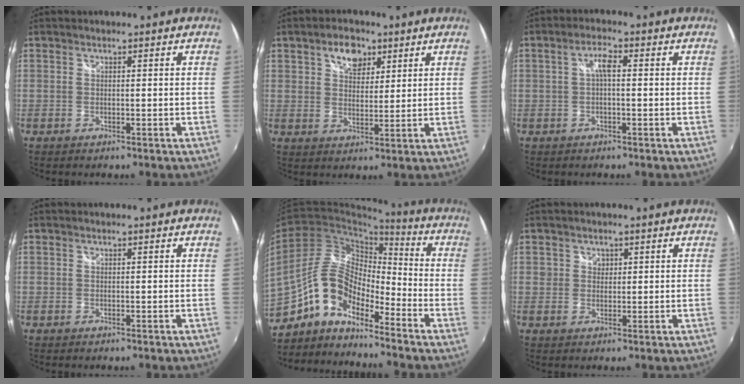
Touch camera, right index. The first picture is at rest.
{"total": 6.5, "force": [3.6, 3.9, 3.6], "torque": [-0.052, 0.012, 0.061]}
{"total": 3.0, "force": [0.2, 0.9, 2.9], "torque": [-0.056, 0.009, 0.004]}
{"total": 0.0}
{"total": 10.6, "force": [-7.6, 4.6, 5.8], "torque": [-0.115, 0.027, -0.157]}
{"total": 2.0, "force": [0.7, 1.9, 0.3], "torque": [-0.001, 0.004, 0.009]}